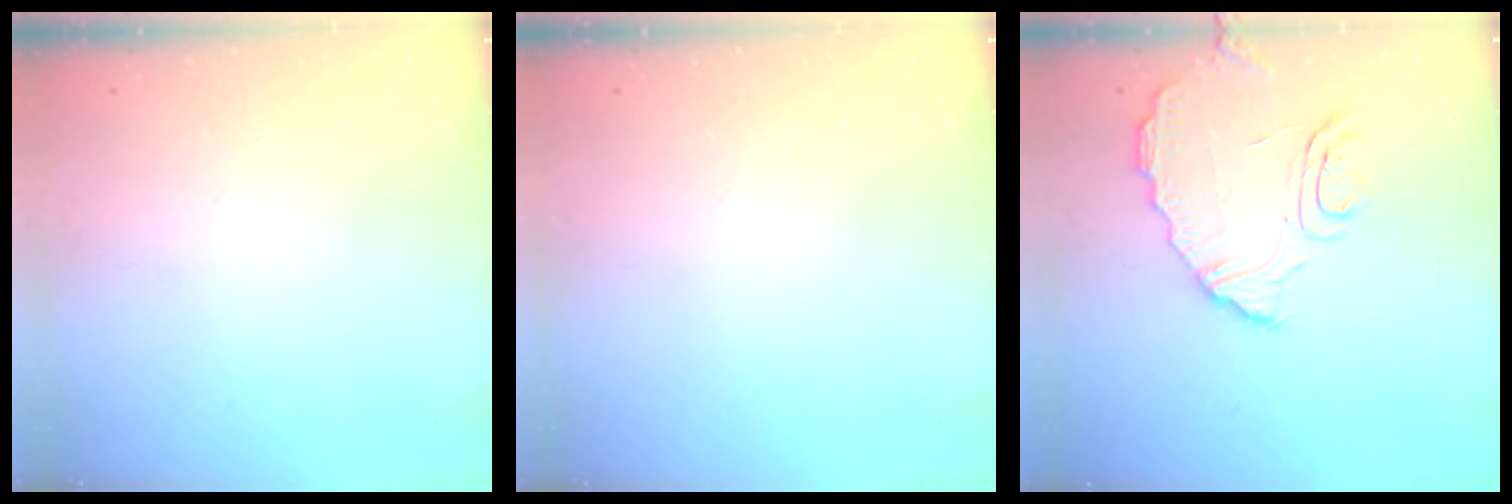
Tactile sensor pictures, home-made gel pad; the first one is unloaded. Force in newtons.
{"total": 0.0}
{"total": 10.3, "press": 10.3, "slide": 0.2}